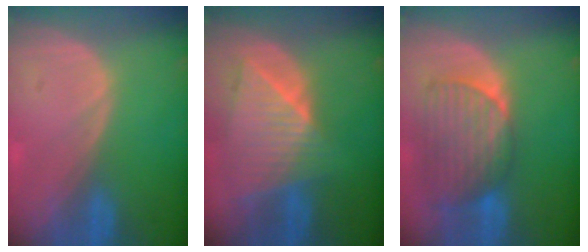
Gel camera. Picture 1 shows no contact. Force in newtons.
{"total": 9.1, "press": 8.0, "slide": 4.3}
{"total": 9.4, "press": 8.3, "slide": 4.2}